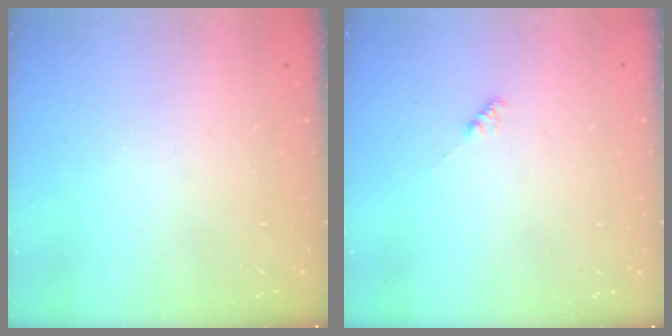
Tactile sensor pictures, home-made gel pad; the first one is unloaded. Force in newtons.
{"total": 2.0, "press": 1.9, "slide": 0.5}